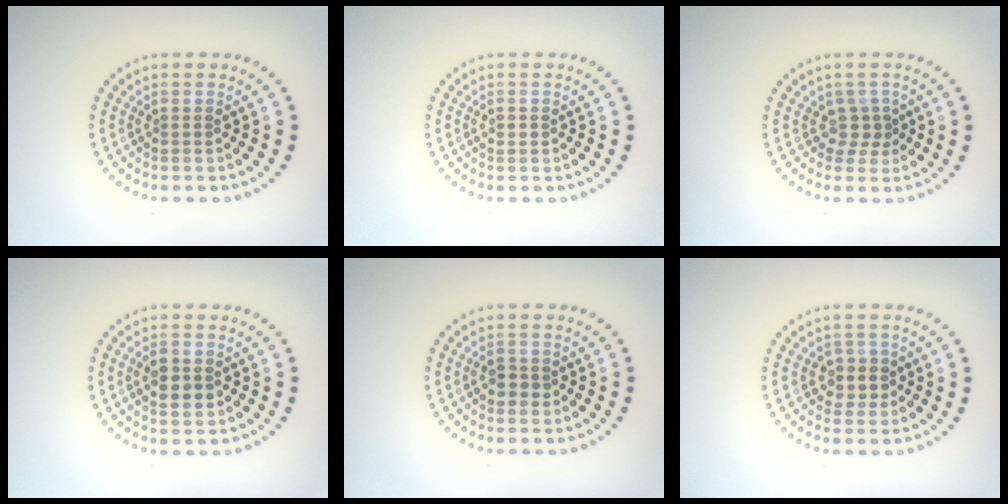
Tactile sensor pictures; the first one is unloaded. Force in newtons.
{"total": 0.9, "press": 0.8, "slide": 0.2}
{"total": 1.9, "press": 1.3, "slide": 1.4}
{"total": 2.8, "press": 2.8, "slide": 0.3}
{"total": 1.6, "press": 1.6, "slide": 0.1}
{"total": 2.1, "press": 2.0, "slide": 0.8}